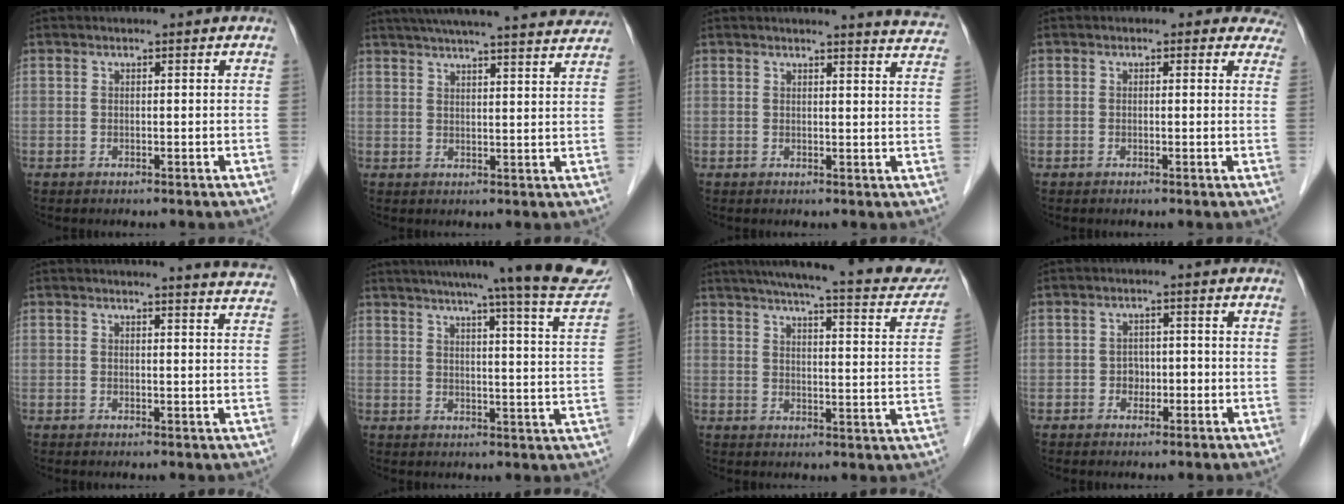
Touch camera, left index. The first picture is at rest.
{"total": 24.8, "force": [22.7, 1.5, 10.0], "torque": [-0.159, -0.005, 0.285]}
{"total": 7.4, "force": [7.3, -0.1, 1.2], "torque": [-0.008, -0.043, 0.057]}
{"total": 3.5, "force": [2.6, 2.4, 0.5], "torque": [0.020, -0.005, 0.003]}
{"total": 8.6, "force": [8.4, -0.4, 2.1], "torque": [-0.019, -0.041, 0.071]}
{"total": 21.9, "force": [19.4, -0.3, 10.1], "torque": [-0.138, -0.053, 0.226]}
{"total": 22.9, "force": [19.5, 3.4, 11.4], "torque": [-0.161, -0.011, 0.234]}
{"total": 2.4, "force": [-1.0, 1.9, 1.1], "torque": [-0.012, 0.007, -0.014]}